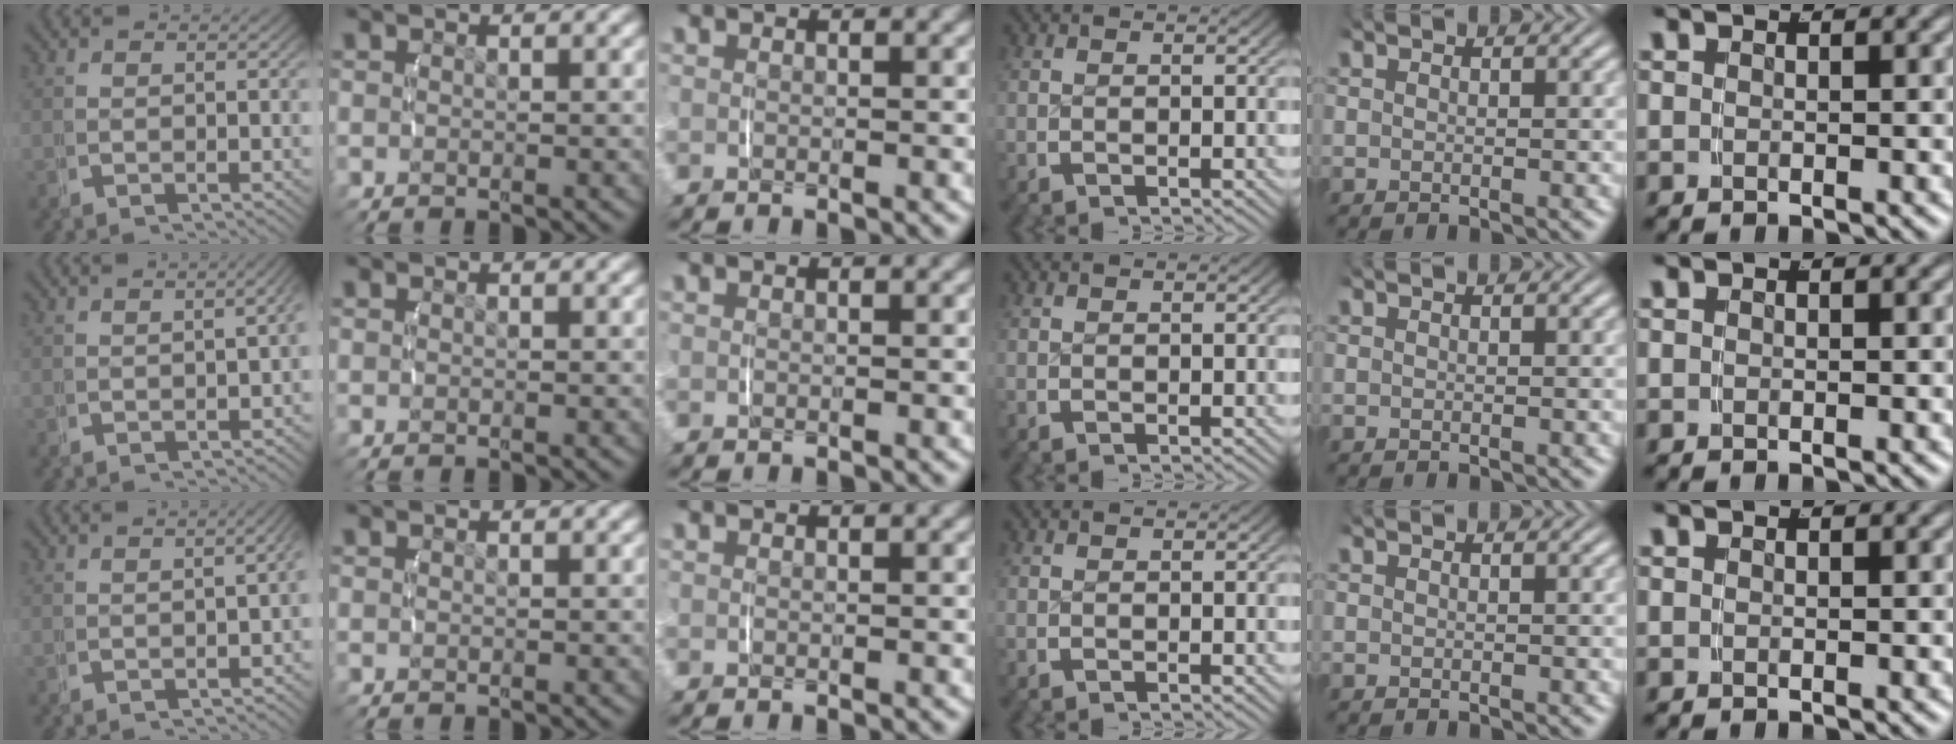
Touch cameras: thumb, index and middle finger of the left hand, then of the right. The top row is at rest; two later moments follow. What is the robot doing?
{"motion": "lift_and_place", "object": "jewelry box"}